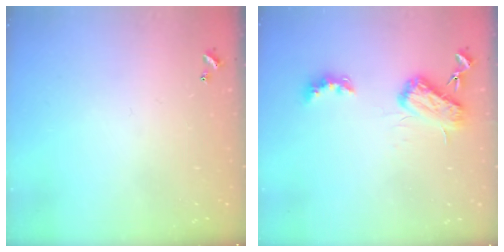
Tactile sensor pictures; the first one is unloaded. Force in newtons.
{"total": 6.3, "press": 6.3, "slide": 0.9}